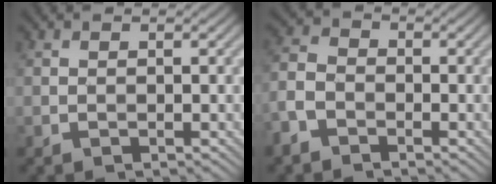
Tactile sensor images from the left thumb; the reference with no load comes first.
{"total": 4.2, "force": [-2.7, 2.5, 2.0], "torque": [-0.055, -0.001, -0.072]}